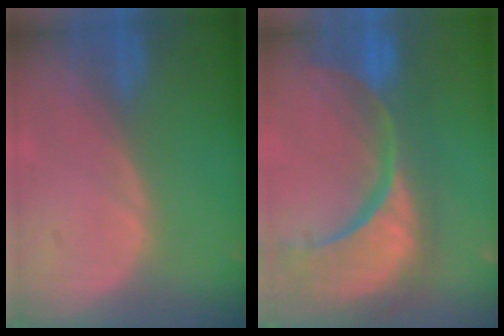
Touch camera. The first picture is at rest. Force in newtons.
{"total": 15.5, "press": 12.2, "slide": 9.5}